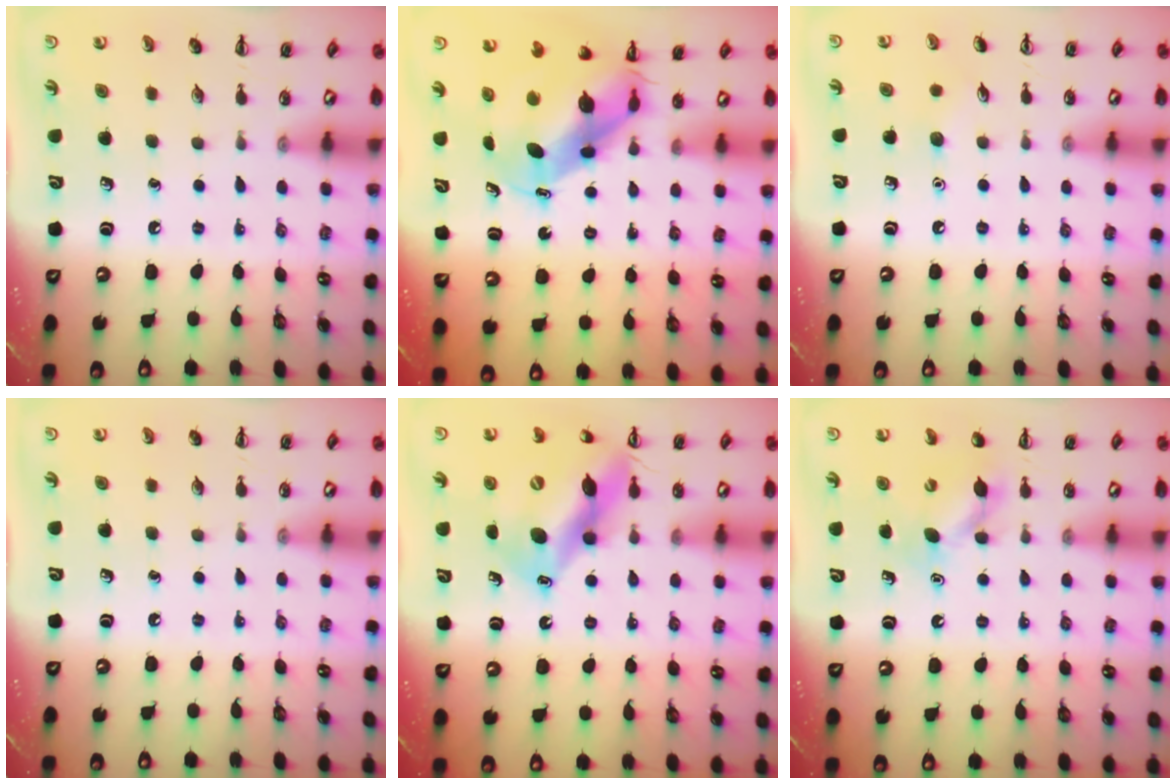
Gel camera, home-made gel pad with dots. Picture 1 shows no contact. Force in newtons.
{"total": 7.5, "press": 7.2, "slide": 2.2}
{"total": 4.1, "press": 3.9, "slide": 1.3}
{"total": 0.0}
{"total": 14.2, "press": 13.4, "slide": 4.6}
{"total": 7.7, "press": 7.6, "slide": 1.4}